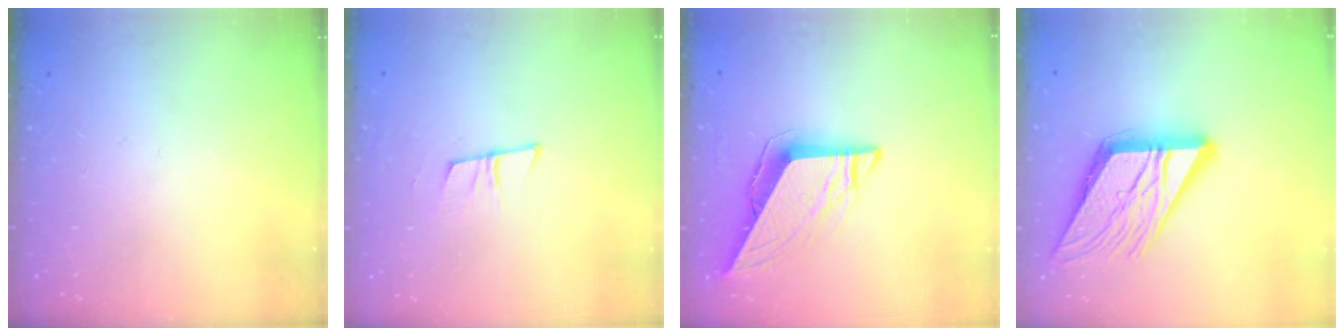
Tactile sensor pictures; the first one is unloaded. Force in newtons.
{"total": 6.9, "press": 6.3, "slide": 2.8}
{"total": 9.8, "press": 9.7, "slide": 1.1}
{"total": 17.4, "press": 17.3, "slide": 1.3}